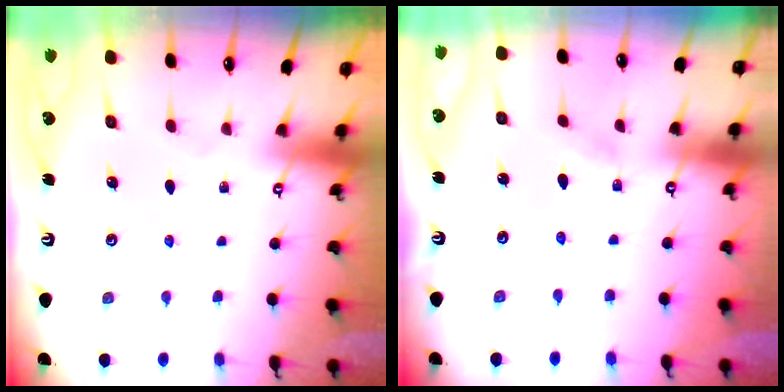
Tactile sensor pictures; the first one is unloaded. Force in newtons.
{"total": 1.9, "press": 1.9, "slide": 0.2}